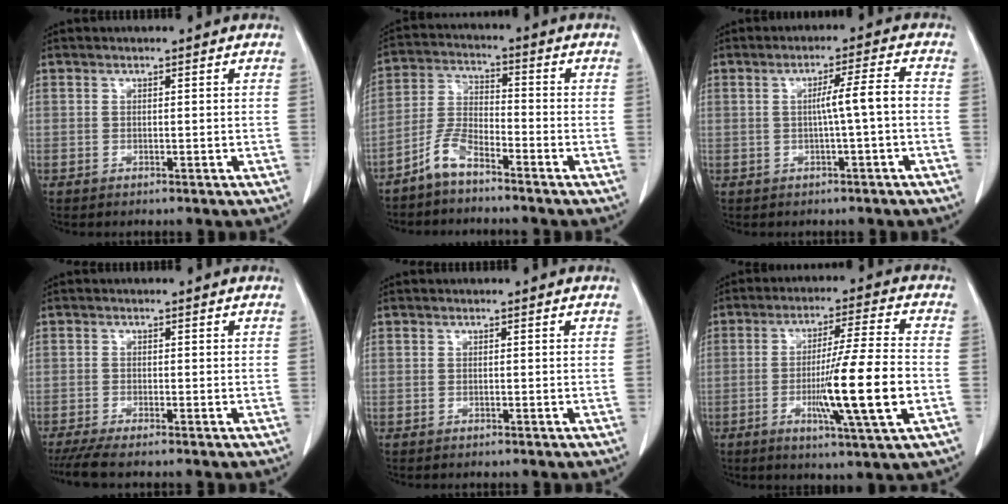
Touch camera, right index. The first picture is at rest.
{"total": 5.6, "force": [-4.4, 1.5, 3.1], "torque": [-0.077, -0.002, -0.093]}
{"total": 4.6, "force": [-0.6, -0.6, 4.5], "torque": [-0.072, 0.009, -0.009]}
{"total": 3.7, "force": [-2.9, -0.1, 2.2], "torque": [-0.037, -0.009, -0.054]}
{"total": 0.0}
{"total": 13.6, "force": [-3.1, -0.6, 13.2], "torque": [-0.224, -0.016, -0.056]}